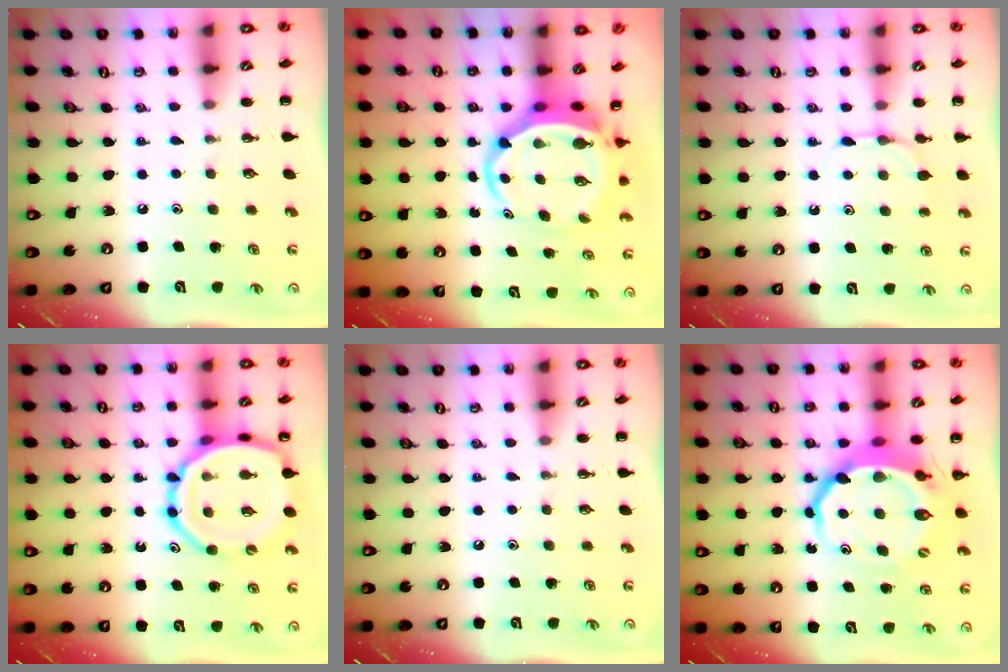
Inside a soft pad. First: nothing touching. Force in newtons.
{"total": 8.5, "press": 8.1, "slide": 2.4}
{"total": 4.9, "press": 4.6, "slide": 1.5}
{"total": 15.8, "press": 15.5, "slide": 2.9}
{"total": 0.0}
{"total": 9.9, "press": 9.6, "slide": 2.3}